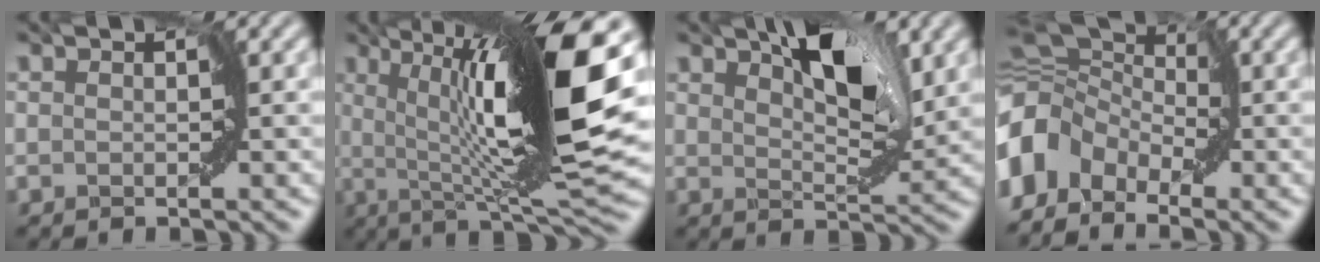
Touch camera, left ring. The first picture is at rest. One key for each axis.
{"total": 14.0, "fx": 2.7, "fy": 2.0, "fz": 13.6, "tx": -0.186, "ty": 0.008, "tz": 0.043}
{"total": 5.8, "fx": 2.9, "fy": 2.1, "fz": 4.6, "tx": -0.072, "ty": 0.000, "tz": 0.048}
{"total": 6.4, "fx": -2.0, "fy": 4.7, "fz": 3.9, "tx": -0.078, "ty": 0.004, "tz": -0.060}